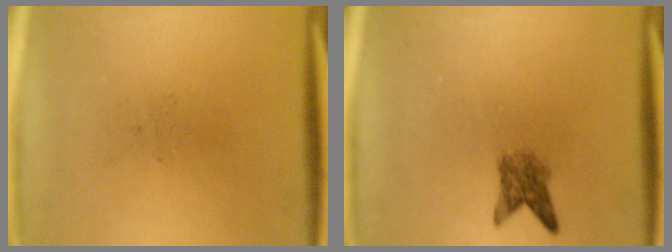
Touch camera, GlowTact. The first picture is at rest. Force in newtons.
{"total": 2.9}